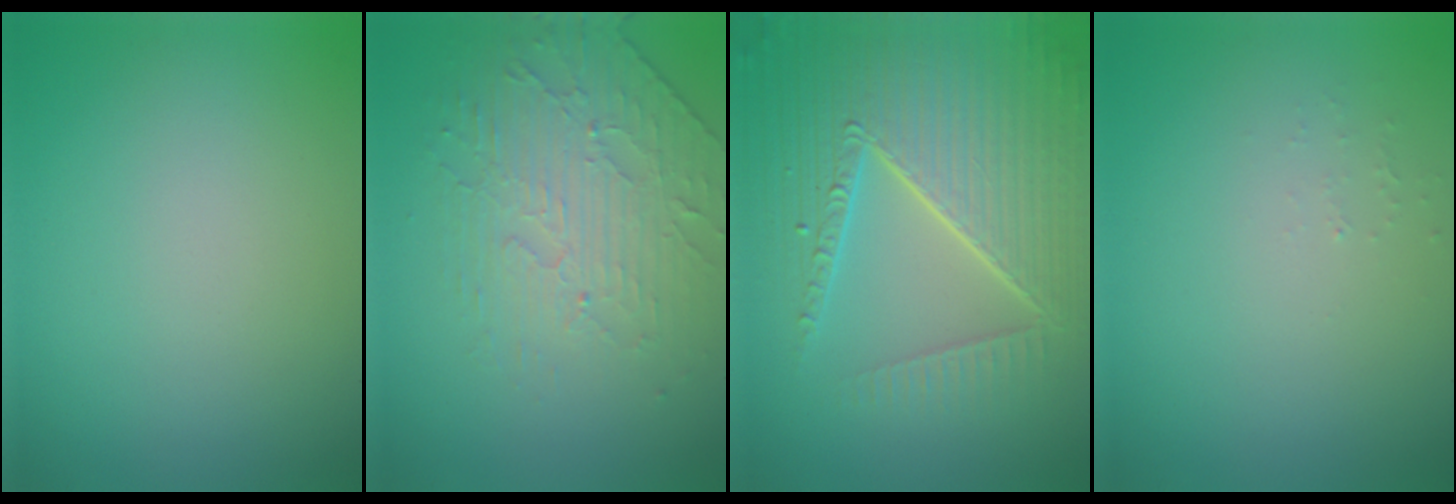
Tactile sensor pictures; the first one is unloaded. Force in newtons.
{"total": 4.7, "press": 3.4, "slide": 3.2}
{"total": 8.9, "press": 6.1, "slide": 6.5}
{"total": 0.5, "press": 0.5, "slide": 0.1}